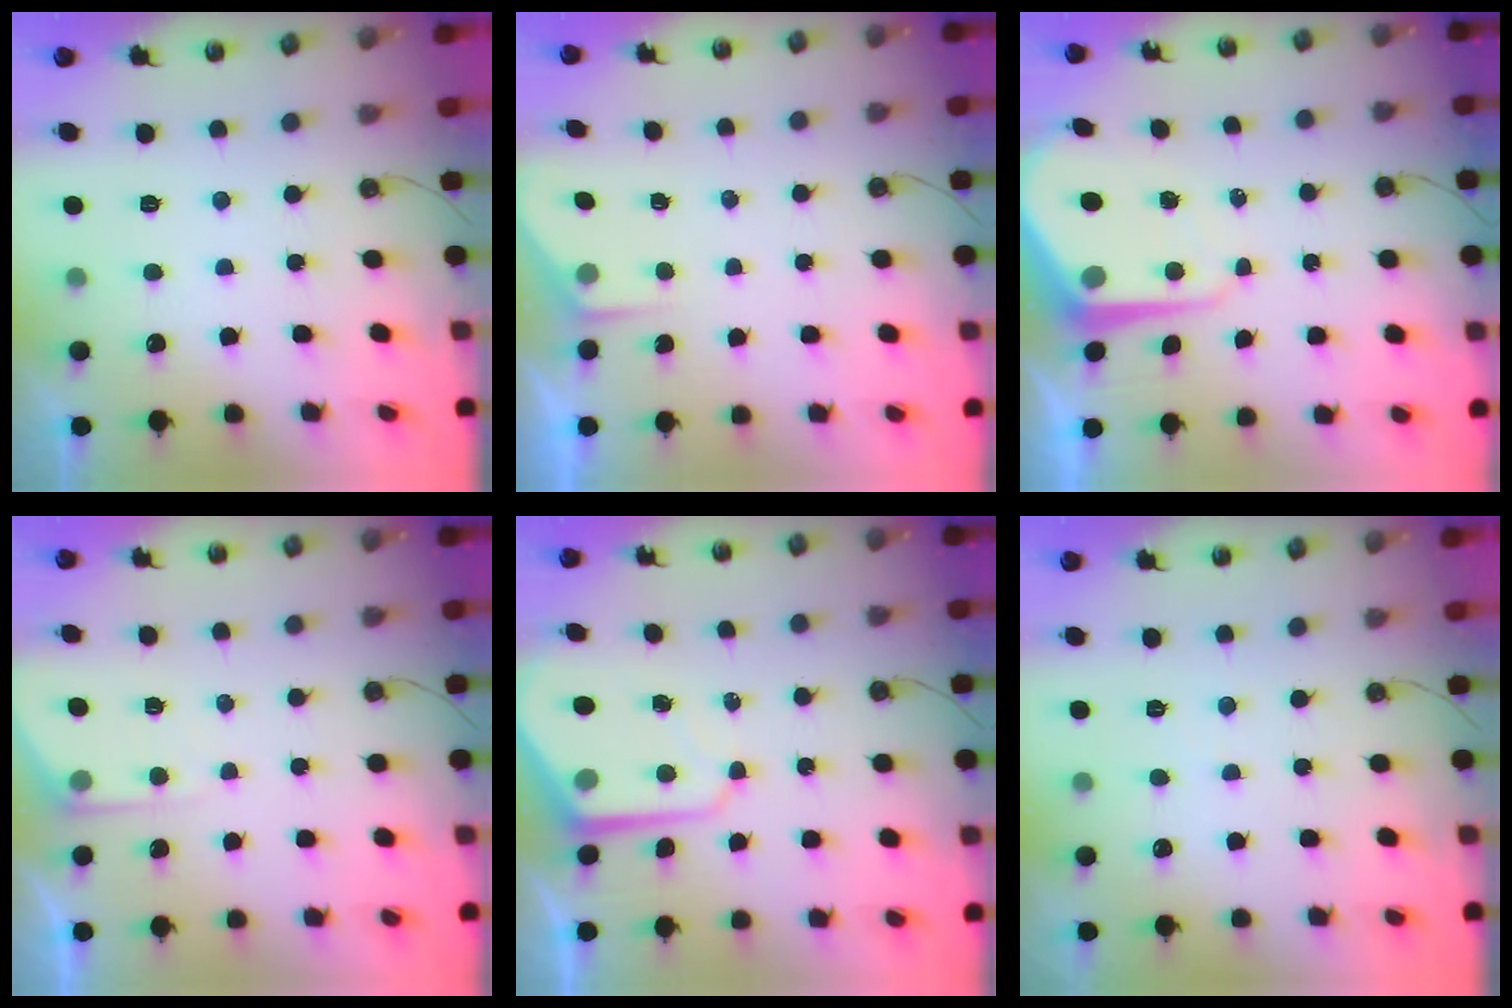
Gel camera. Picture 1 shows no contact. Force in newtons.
{"total": 2.2, "press": 2.2, "slide": 0.3}
{"total": 8.4, "press": 8.4, "slide": 0.7}
{"total": 4.6, "press": 4.6, "slide": 0.5}
{"total": 8.0, "press": 8.0, "slide": 0.6}
{"total": 1.7, "press": 1.6, "slide": 0.3}